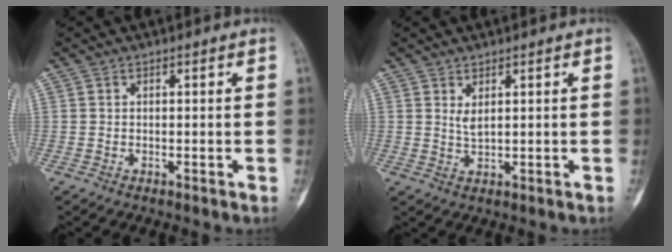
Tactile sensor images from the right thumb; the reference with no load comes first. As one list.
[{"total": 2.1, "force": [1.0, 0.6, 1.8], "torque": [-0.037, -0.011, 0.025]}]